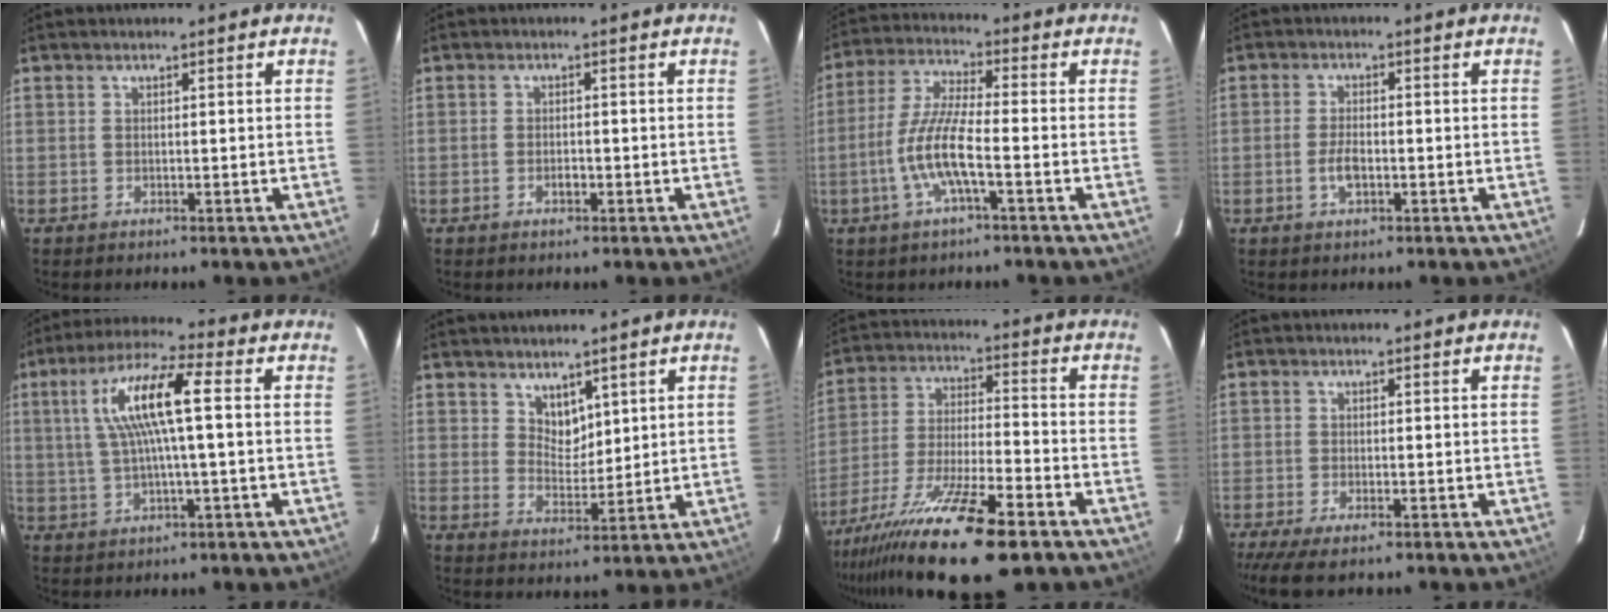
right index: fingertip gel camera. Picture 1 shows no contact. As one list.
[{"total": 1.7, "force": [-0.8, 0.9, 1.1], "torque": [-0.023, 0.002, -0.014]}, {"total": 9.8, "force": [-3.3, 1.2, 9.1], "torque": [-0.198, 0.000, -0.065]}, {"total": 3.6, "force": [-1.2, 1.6, 3.0], "torque": [-0.063, 0.000, -0.022]}, {"total": 11.7, "force": [1.7, 1.5, 11.4], "torque": [-0.215, 0.018, 0.032]}, {"total": 4.5, "force": [3.2, 2.7, 1.5], "torque": [-0.014, 0.002, 0.061]}, {"total": 20.6, "force": [-14.7, 3.7, 13.9], "torque": [-0.280, -0.050, -0.259]}, {"total": 6.8, "force": [-5.2, 1.5, 4.2], "torque": [-0.100, -0.030, -0.092]}]